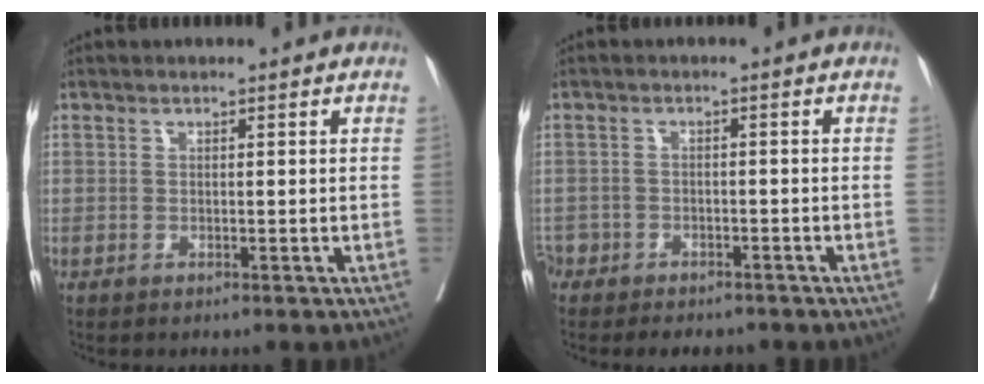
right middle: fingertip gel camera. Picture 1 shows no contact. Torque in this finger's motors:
{"motor_torque": [-0.52, -0.17, -0.10, -0.03]}